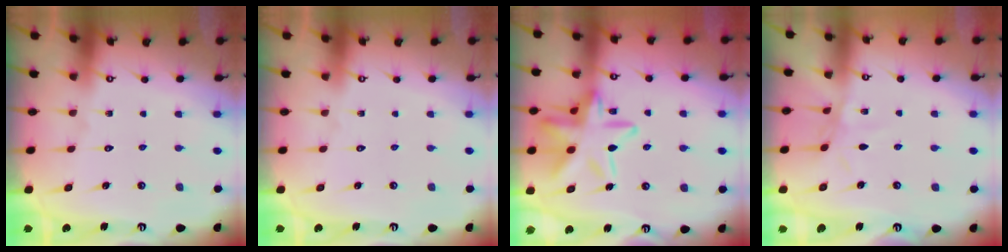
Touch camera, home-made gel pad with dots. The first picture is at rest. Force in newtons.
{"total": 0.0}
{"total": 18.2, "press": 18.1, "slide": 1.4}
{"total": 2.8, "press": 2.8, "slide": 0.2}